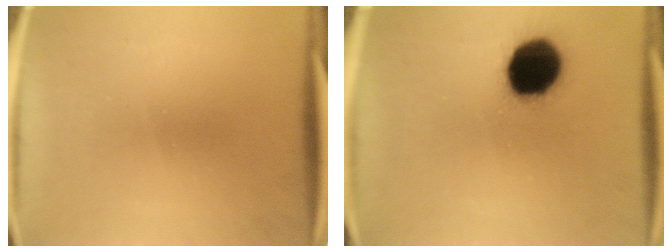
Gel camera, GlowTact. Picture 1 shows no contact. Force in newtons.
{"total": 17.2}